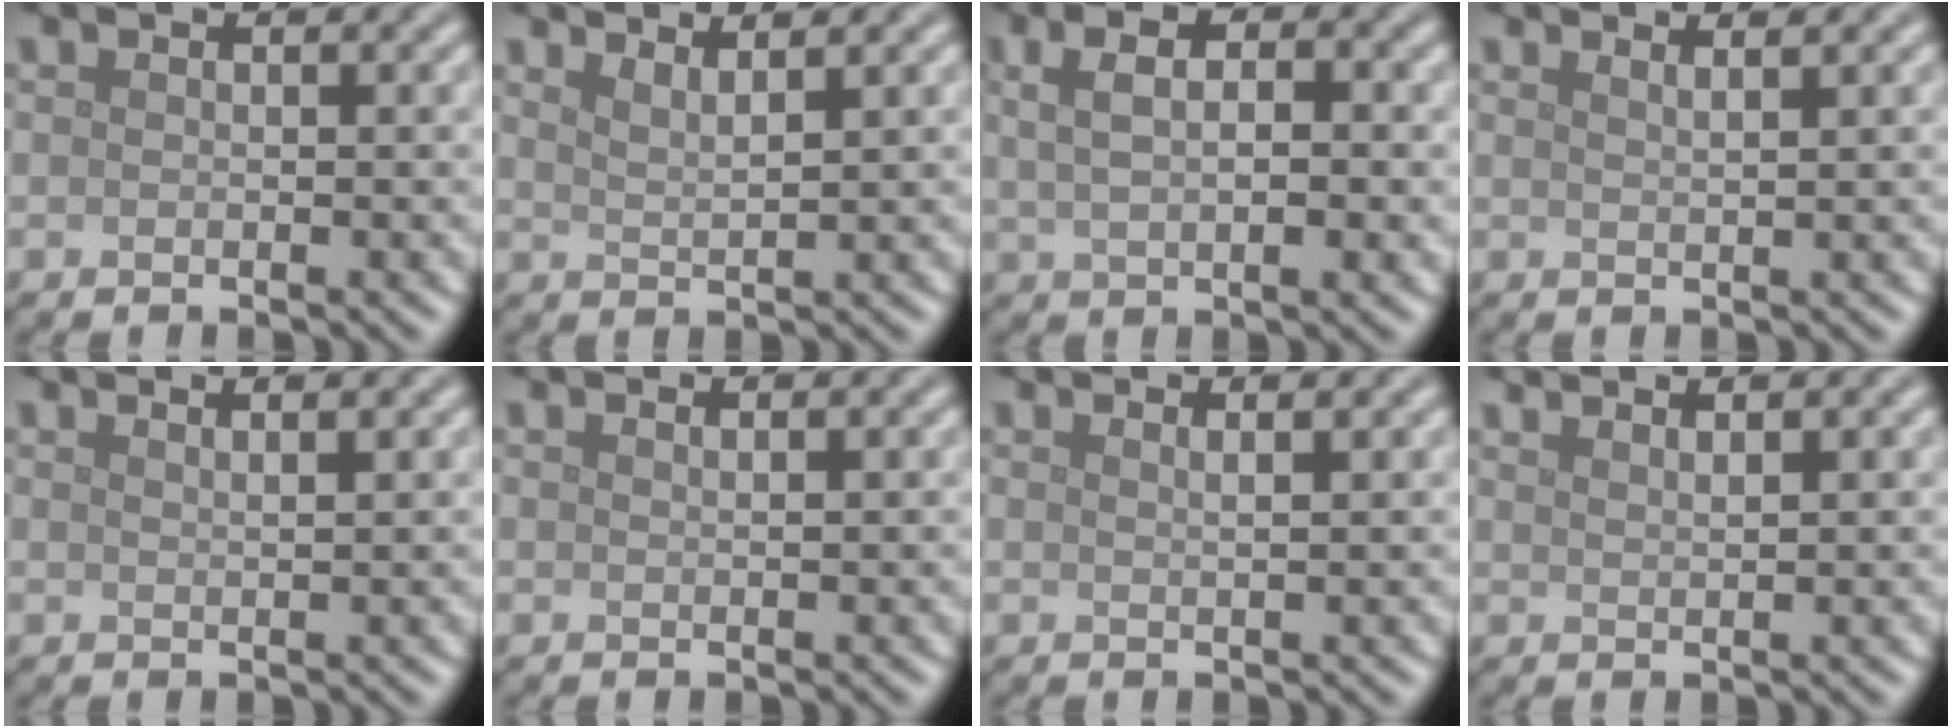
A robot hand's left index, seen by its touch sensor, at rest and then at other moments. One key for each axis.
{"total": 2.4, "fx": 2.0, "fy": 0.6, "fz": 1.2, "tx": -0.010, "ty": 0.009, "tz": 0.023}
{"total": 5.2, "fx": 1.3, "fy": 2.2, "fz": 4.5, "tx": -0.075, "ty": 0.012, "tz": 0.020}
{"total": 2.3, "fx": 1.7, "fy": 0.9, "fz": 1.3, "tx": 0.007, "ty": 0.008, "tz": -0.004}
{"total": 2.6, "fx": 2.0, "fy": 1.0, "fz": 1.5, "tx": 0.009, "ty": 0.010, "tz": -0.003}
{"total": 0.8, "fx": 0.6, "fy": 0.3, "fz": 0.5, "tx": -0.002, "ty": 0.000, "tz": 0.004}
{"total": 1.8, "fx": 1.2, "fy": 0.7, "fz": 1.2, "tx": 0.000, "ty": 0.005, "tz": -0.006}
{"total": 2.5, "fx": 2.0, "fy": 0.7, "fz": 1.3, "tx": 0.003, "ty": 0.007, "tz": 0.010}